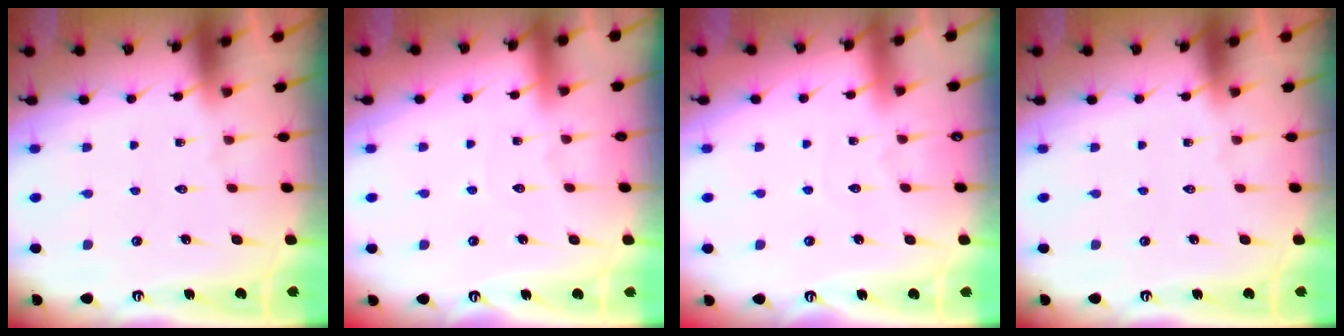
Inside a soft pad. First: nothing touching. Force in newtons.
{"total": 3.7, "press": 3.7, "slide": 0.4}
{"total": 2.9, "press": 2.9, "slide": 0.3}
{"total": 0.0}